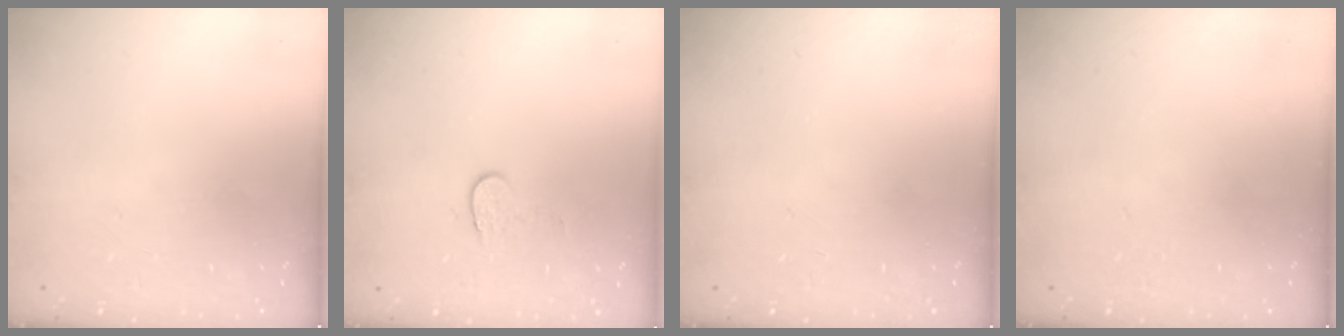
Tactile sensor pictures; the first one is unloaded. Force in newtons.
{"total": 5.9, "press": 5.9, "slide": 0.5}
{"total": 0.0}
{"total": 0.0}